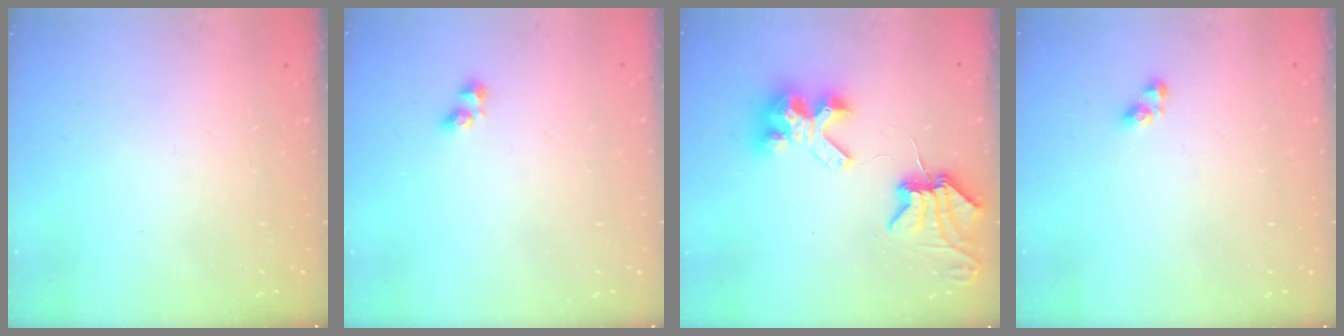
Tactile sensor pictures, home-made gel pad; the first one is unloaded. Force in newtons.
{"total": 3.0, "press": 2.7, "slide": 1.3}
{"total": 7.9, "press": 7.8, "slide": 1.0}
{"total": 4.0, "press": 4.0, "slide": 0.2}